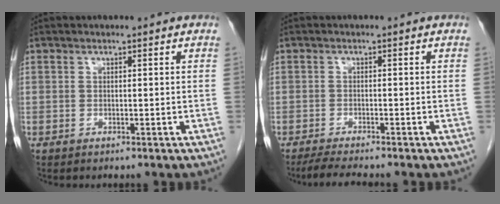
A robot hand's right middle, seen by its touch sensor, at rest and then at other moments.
{"total": 3.9, "force": [-3.4, -0.3, 1.9], "torque": [-0.038, -0.016, -0.059]}